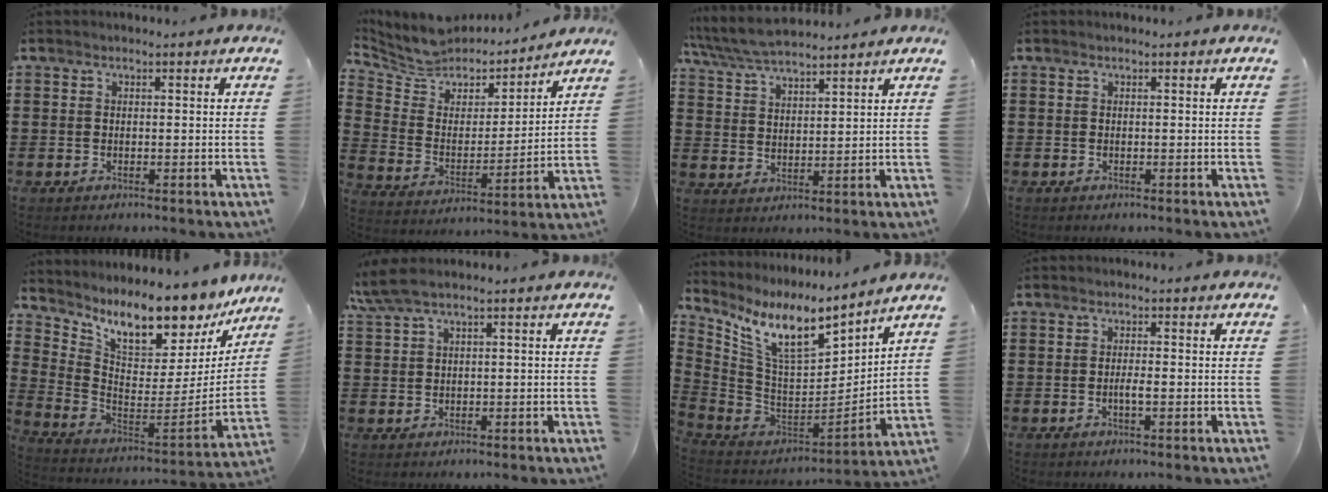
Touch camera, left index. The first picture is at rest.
{"total": 6.8, "force": [6.2, 2.5, 0.8], "torque": [-0.060, -0.045, 0.108]}
{"total": 5.7, "force": [5.3, 0.7, 1.9], "torque": [-0.055, -0.017, 0.097]}
{"total": 0.0}
{"total": 11.4, "force": [10.1, 2.0, 4.8], "torque": [-0.117, -0.086, 0.171]}
{"total": 3.0, "force": [1.4, 0.3, 2.6], "torque": [-0.060, -0.002, 0.024]}
{"total": 11.2, "force": [7.9, 2.7, 7.4], "torque": [-0.177, -0.051, 0.136]}
{"total": 1.8, "force": [-0.5, 0.3, 1.7], "torque": [-0.030, -0.001, -0.008]}